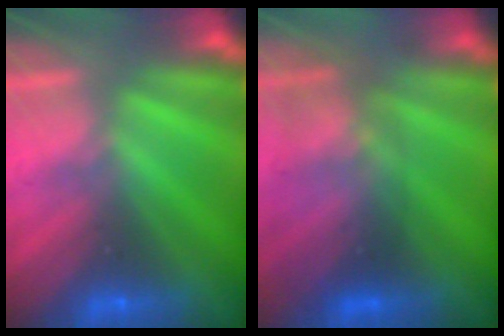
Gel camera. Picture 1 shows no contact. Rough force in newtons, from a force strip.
{"total": 2.7}